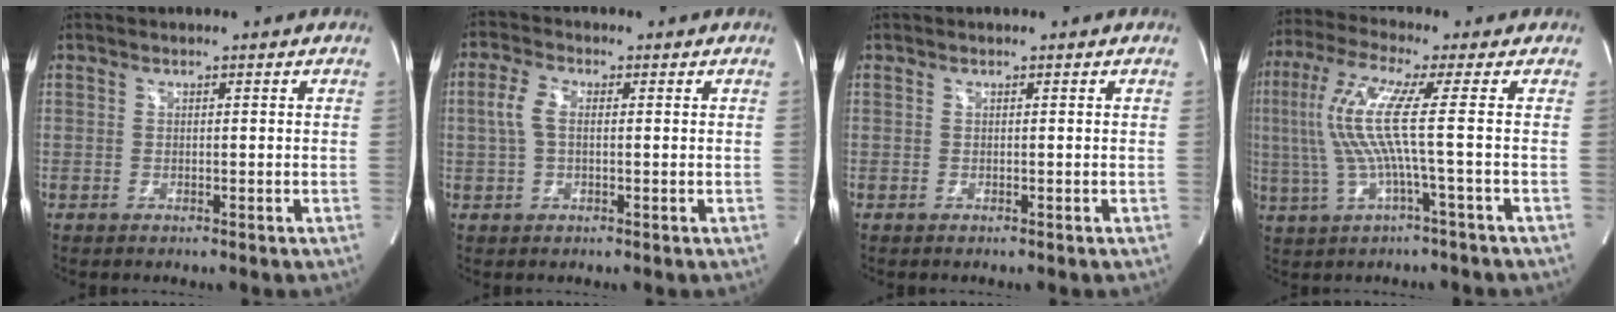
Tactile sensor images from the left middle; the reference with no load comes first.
{"total": 3.7, "force": [0.3, 1.8, 3.2], "torque": [-0.089, 0.016, 0.007]}
{"total": 0.0}
{"total": 10.6, "force": [0.4, -1.1, 10.5], "torque": [-0.229, 0.013, 0.005]}